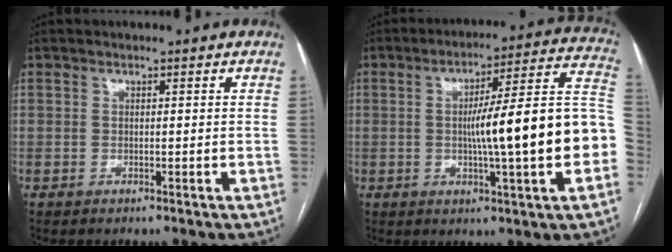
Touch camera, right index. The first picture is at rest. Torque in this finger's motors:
{"motor_torque": [1.02, -0.28, 0.56, 0.21]}